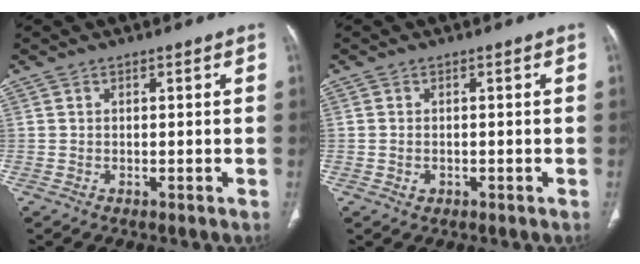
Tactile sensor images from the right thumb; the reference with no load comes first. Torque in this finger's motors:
{"motor_torque": [-0.55, 0.40, 0.00, 0.49, -0.01]}